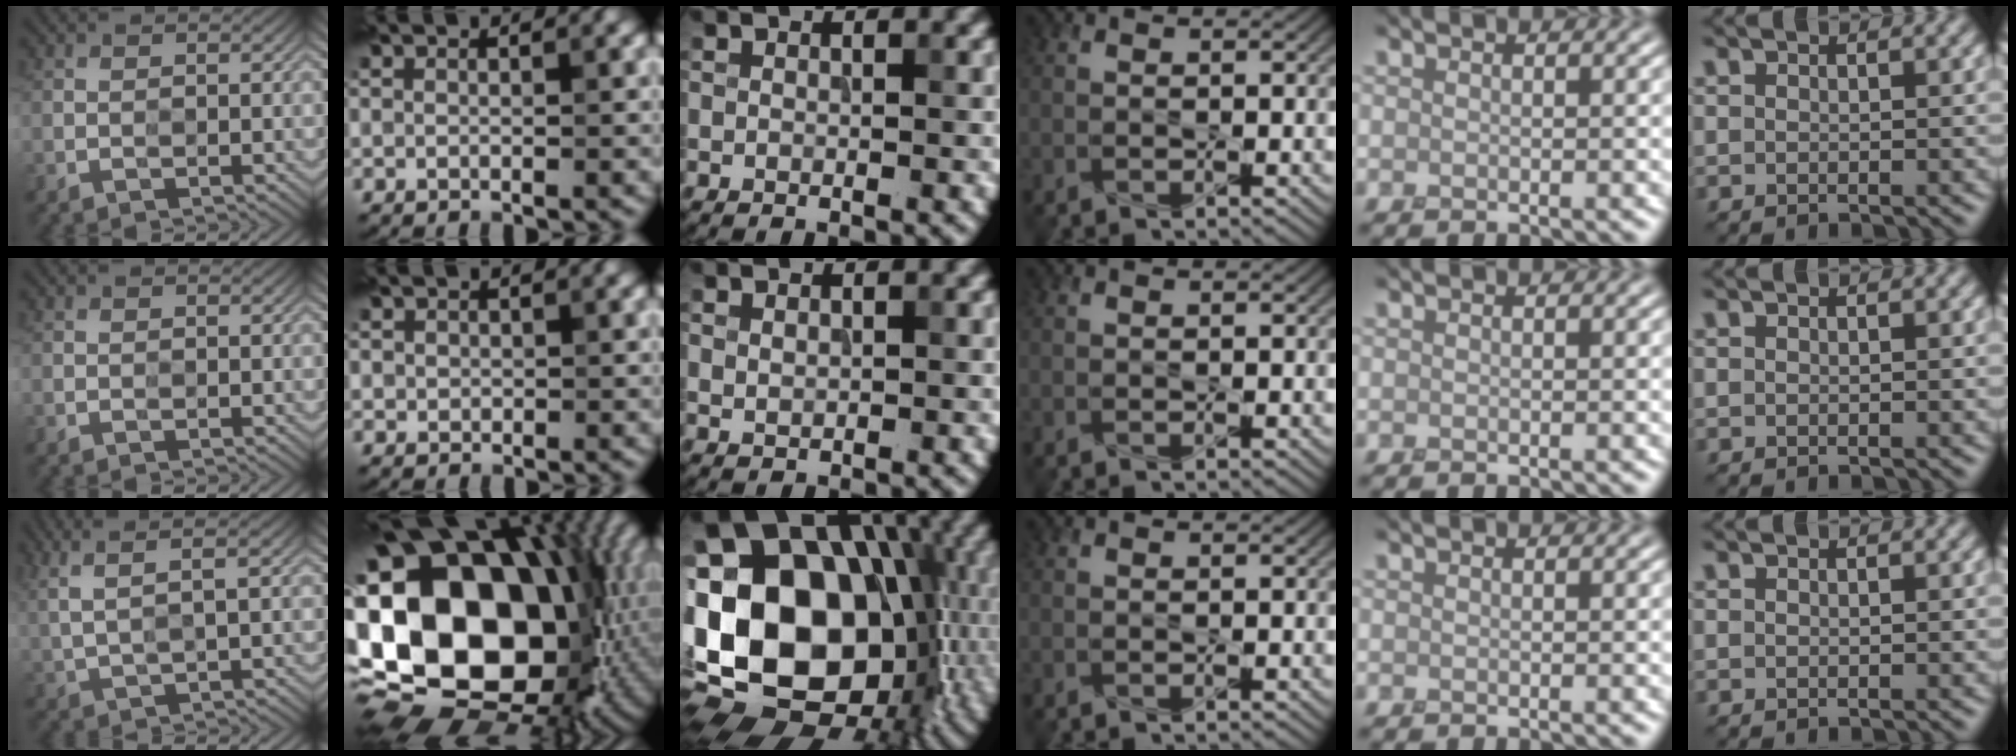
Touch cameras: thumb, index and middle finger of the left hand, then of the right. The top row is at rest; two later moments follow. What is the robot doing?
{"motion": "press", "object": "memory foam"}